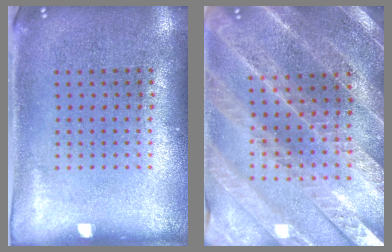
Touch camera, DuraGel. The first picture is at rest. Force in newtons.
{"total": 2.8, "press": 2.8, "slide": 0.5}